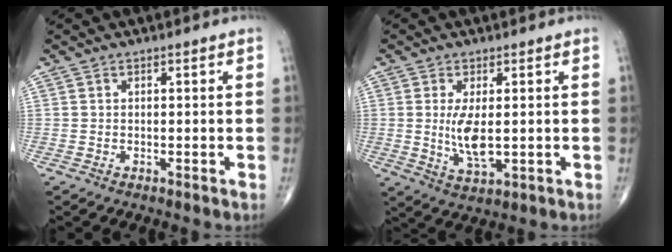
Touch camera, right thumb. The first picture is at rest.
{"total": 6.7, "force": [0.3, 2.6, 6.1], "torque": [-0.121, -0.019, 0.012]}